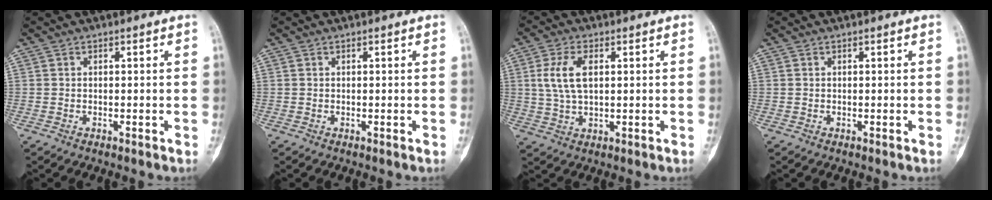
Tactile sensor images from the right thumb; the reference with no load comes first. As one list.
[{"total": 0.0}, {"total": 7.5, "force": [1.4, 4.1, 6.1], "torque": [-0.122, 0.004, 0.029]}, {"total": 0.0}]